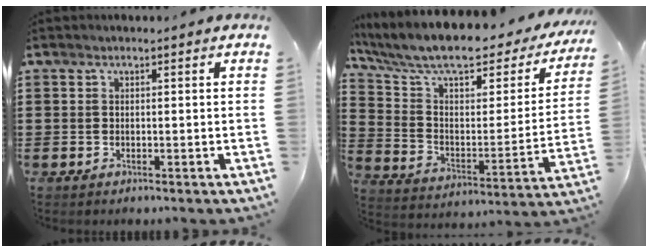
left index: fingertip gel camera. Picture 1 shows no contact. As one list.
[{"total": 9.7, "force": [7.9, 2.4, 5.0], "torque": [-0.126, -0.054, 0.132]}]